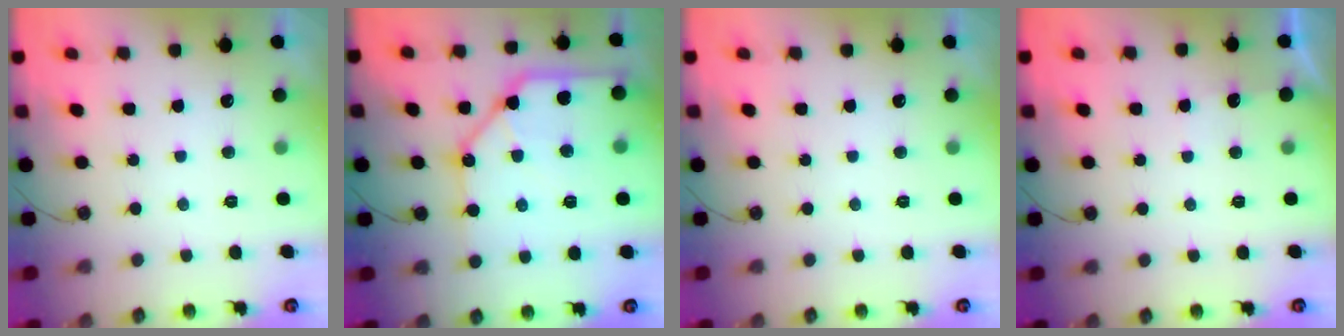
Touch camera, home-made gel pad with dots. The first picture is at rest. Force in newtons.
{"total": 15.1, "press": 15.0, "slide": 2.1}
{"total": 0.0}
{"total": 2.2, "press": 2.2, "slide": 0.3}